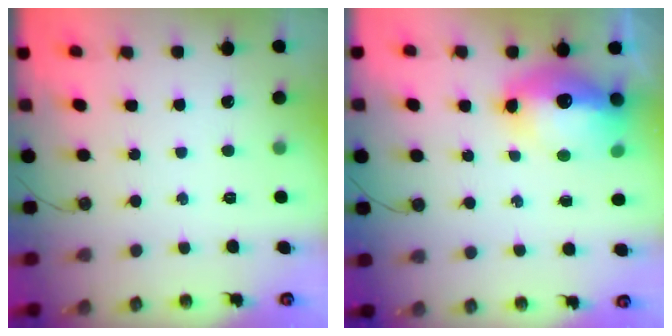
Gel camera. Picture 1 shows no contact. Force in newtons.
{"total": 16.6, "press": 16.5, "slide": 1.5}